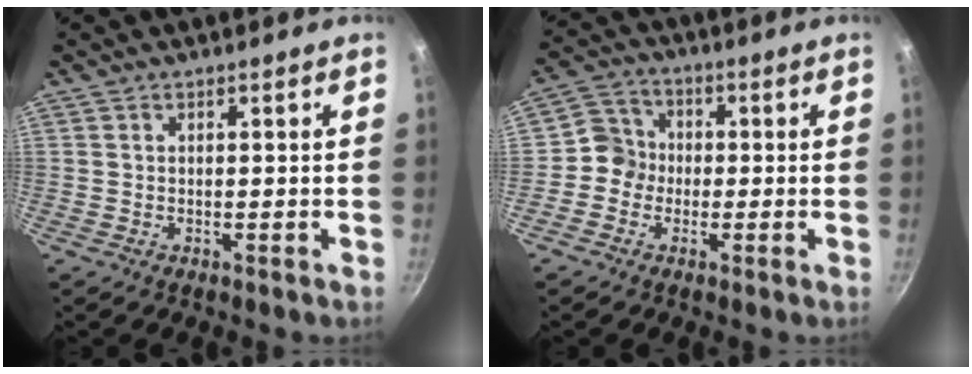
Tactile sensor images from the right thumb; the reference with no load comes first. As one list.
[{"total": 6.0, "force": [-1.0, 5.6, 1.8], "torque": [0.001, 0.018, -0.038]}]